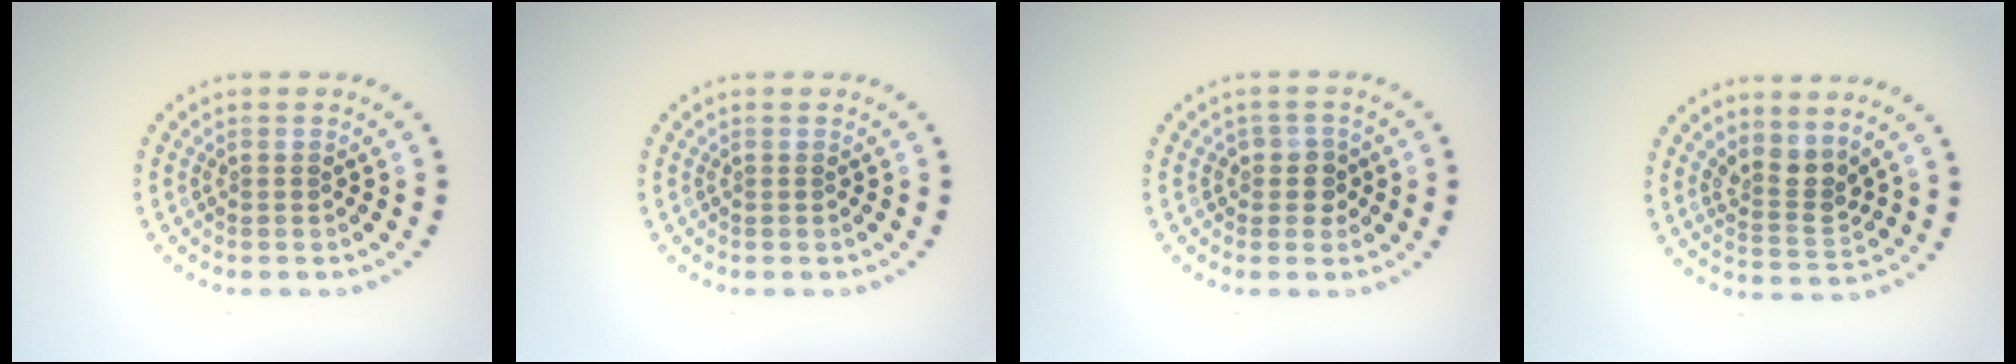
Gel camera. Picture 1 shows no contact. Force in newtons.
{"total": 0.0}
{"total": 1.9, "press": 1.6, "slide": 1.1}
{"total": 2.9, "press": 2.2, "slide": 1.9}